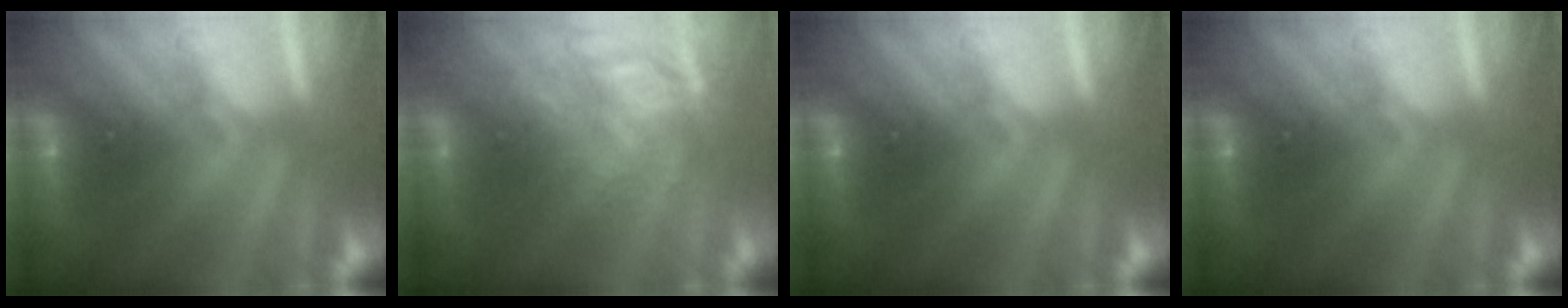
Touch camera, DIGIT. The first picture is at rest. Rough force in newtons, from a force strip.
{"total": 3.6}
{"total": 0.0}
{"total": 0.0}